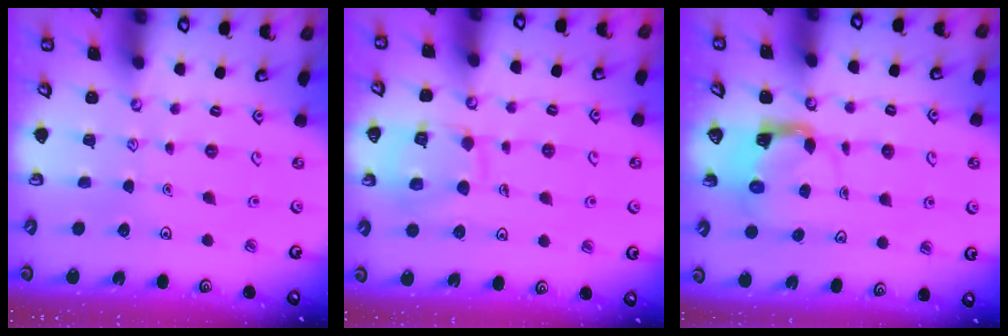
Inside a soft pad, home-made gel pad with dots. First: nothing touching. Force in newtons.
{"total": 12.8, "press": 12.8, "slide": 1.2}
{"total": 3.9, "press": 3.8, "slide": 0.7}